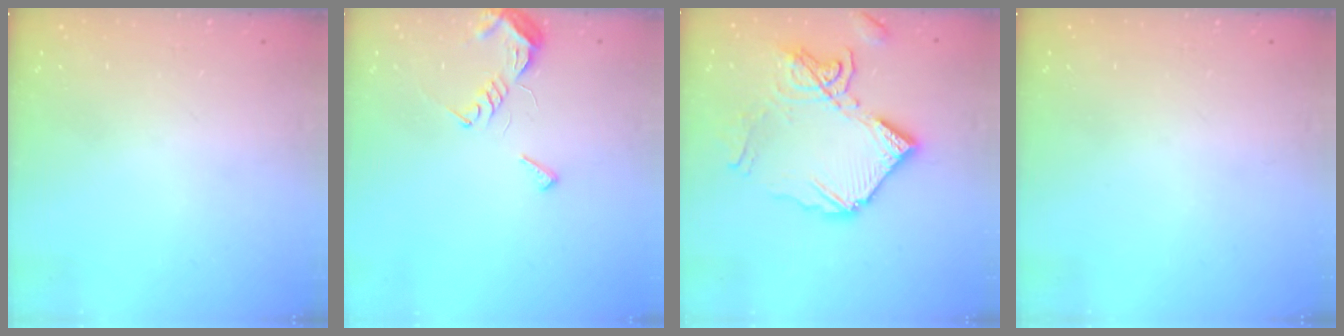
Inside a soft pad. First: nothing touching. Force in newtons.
{"total": 7.4, "press": 7.4, "slide": 0.6}
{"total": 14.4, "press": 14.4, "slide": 0.9}
{"total": 0.0}